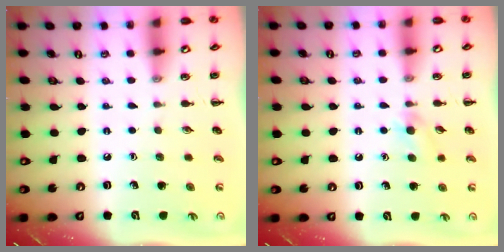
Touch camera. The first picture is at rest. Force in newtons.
{"total": 4.6, "press": 4.2, "slide": 1.9}